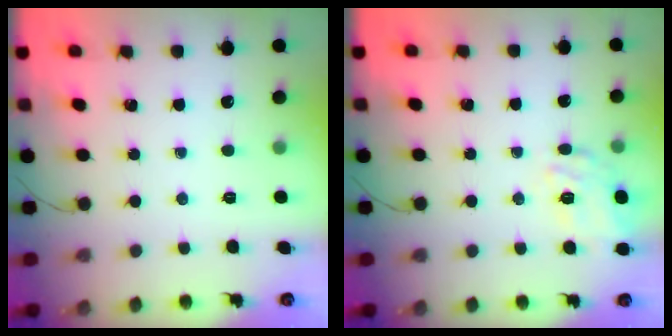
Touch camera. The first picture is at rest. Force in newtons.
{"total": 15.2, "press": 15.2, "slide": 0.9}